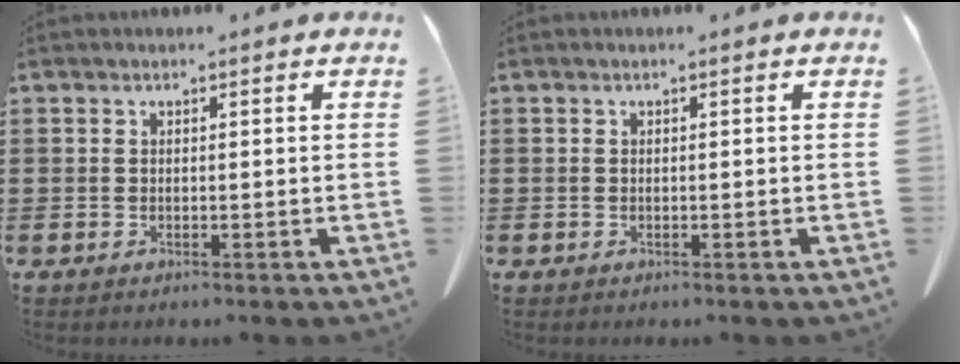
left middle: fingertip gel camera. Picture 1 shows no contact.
{"total": 0.0}